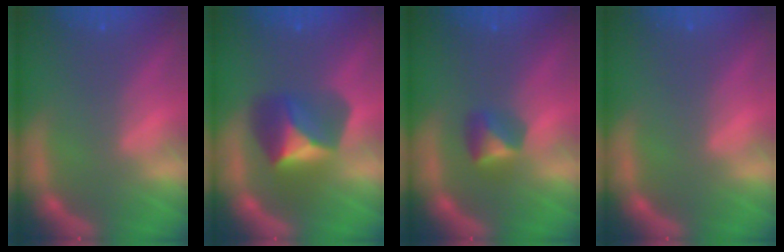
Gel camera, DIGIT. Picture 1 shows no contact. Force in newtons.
{"total": 5.4}
{"total": 2.4}
{"total": 0.0}